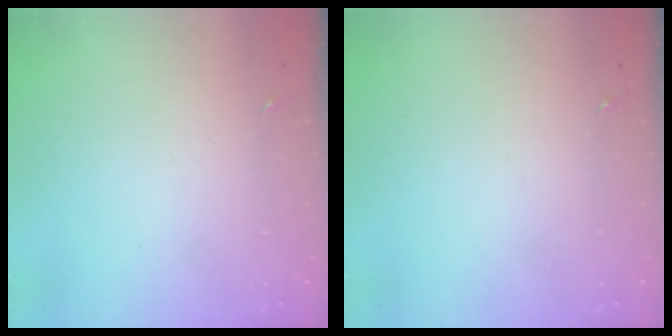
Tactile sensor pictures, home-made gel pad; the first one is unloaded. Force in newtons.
{"total": 0.0}